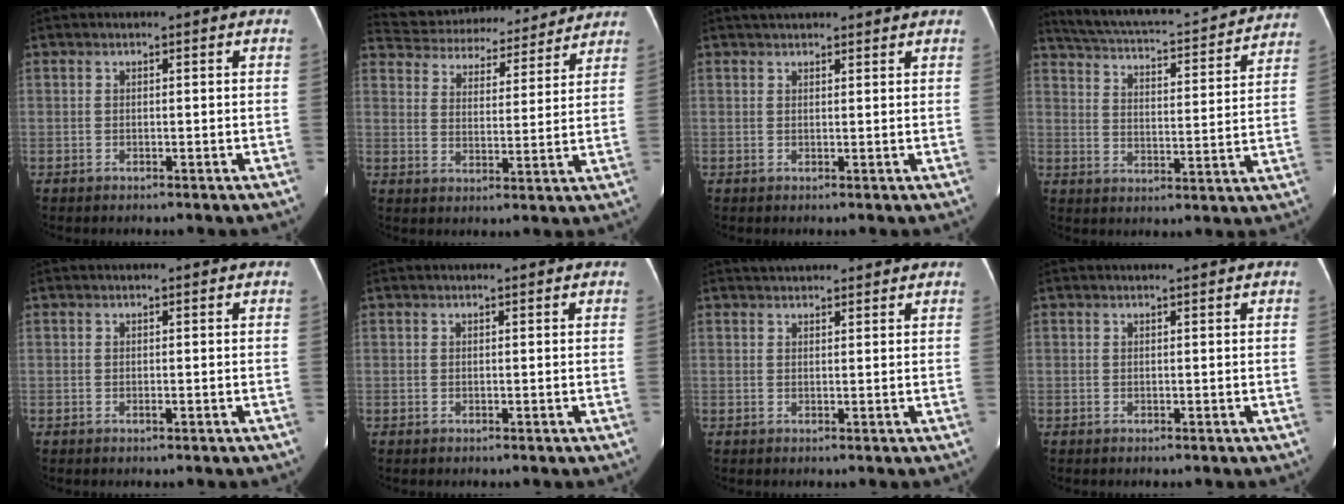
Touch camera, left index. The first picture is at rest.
{"total": 19.8, "force": [18.2, 5.6, 5.4], "torque": [-0.106, 0.028, 0.253]}
{"total": 6.6, "force": [5.9, 1.6, 2.5], "torque": [-0.037, 0.033, 0.080]}
{"total": 23.1, "force": [21.2, 3.7, 8.3], "torque": [-0.143, -0.016, 0.277]}
{"total": 0.6, "force": [0.3, 0.0, 0.5], "torque": [-0.010, 0.009, 0.004]}
{"total": 2.0, "force": [1.8, 0.2, 0.8], "torque": [-0.010, 0.019, 0.023]}
{"total": 7.2, "force": [6.7, 1.8, 2.1], "torque": [-0.030, 0.029, 0.086]}
{"total": 1.5, "force": [1.4, -0.4, 0.5], "torque": [-0.007, 0.006, 0.026]}